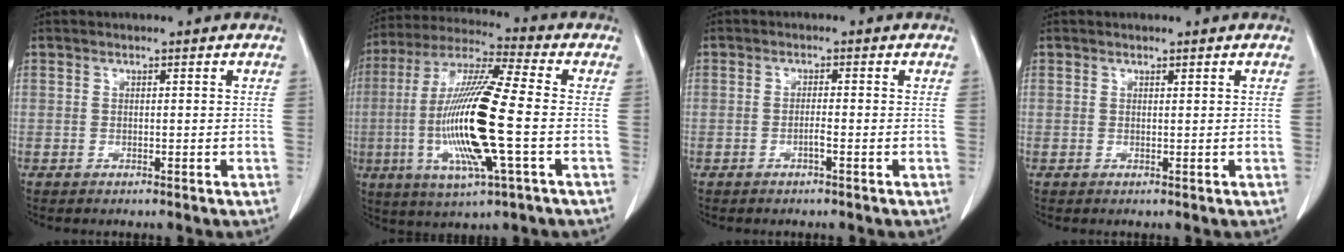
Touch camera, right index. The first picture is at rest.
{"total": 18.0, "force": [-3.1, 1.2, 17.7], "torque": [-0.367, -0.011, -0.061]}
{"total": 1.4, "force": [-0.6, 0.0, 1.3], "torque": [-0.025, 0.001, -0.013]}
{"total": 0.0}